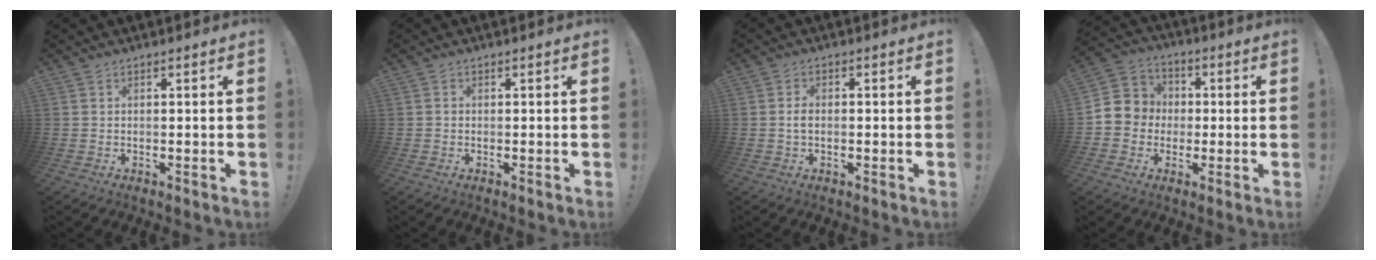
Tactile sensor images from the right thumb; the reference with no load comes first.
{"total": 0.5, "force": [-0.3, 0.4, 0.1], "torque": [-0.010, 0.005, -0.005]}
{"total": 2.2, "force": [-0.5, 1.2, 1.7], "torque": [-0.026, 0.004, -0.010]}
{"total": 8.4, "force": [-1.4, 8.1, 1.5], "torque": [-0.023, 0.018, -0.017]}